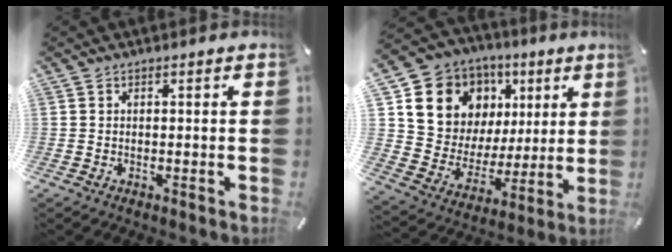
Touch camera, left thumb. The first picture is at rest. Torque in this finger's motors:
{"motor_torque": [0.88, 0.89, 2.06, -0.70, 0.13]}